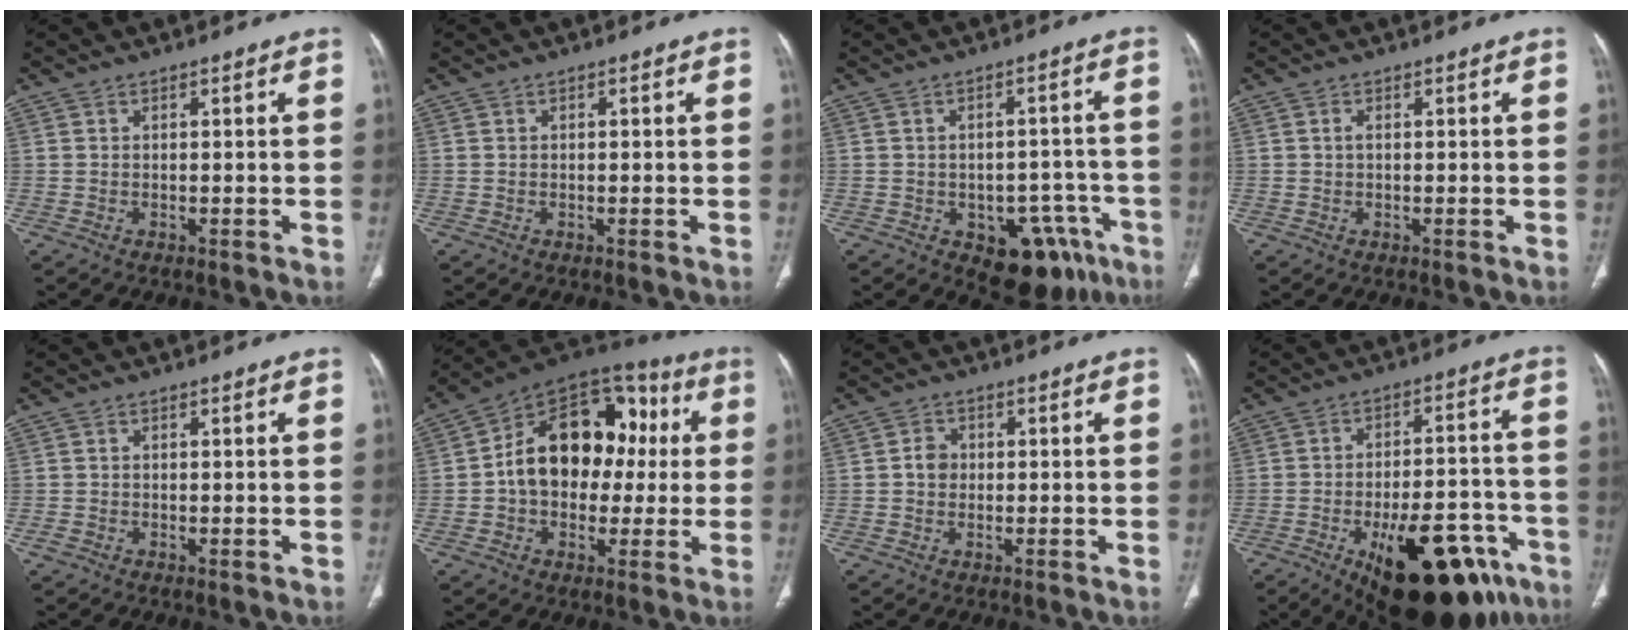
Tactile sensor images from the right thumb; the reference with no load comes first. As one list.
[{"total": 0.0}, {"total": 12.6, "force": [-6.6, 7.6, 7.7], "torque": [-0.048, 0.035, -0.079]}, {"total": 0.8, "force": [0.1, 0.5, 0.6], "torque": [-0.012, 0.002, 0.001]}, {"total": 1.0, "force": [-0.4, 0.6, 0.6], "torque": [-0.010, -0.001, -0.008]}, {"total": 20.4, "force": [1.3, 14.4, 14.3], "torque": [-0.179, 0.046, 0.013]}, {"total": 2.7, "force": [0.0, 2.4, 1.3], "torque": [-0.013, 0.009, -0.005]}, {"total": 24.6, "force": [-12.6, 10.6, 18.3], "torque": [-0.195, 0.055, -0.171]}]